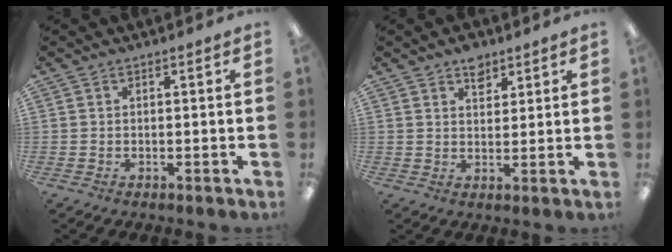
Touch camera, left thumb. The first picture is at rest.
{"total": 4.9, "force": [3.5, 2.8, 1.9], "torque": [-0.013, -0.018, 0.058]}